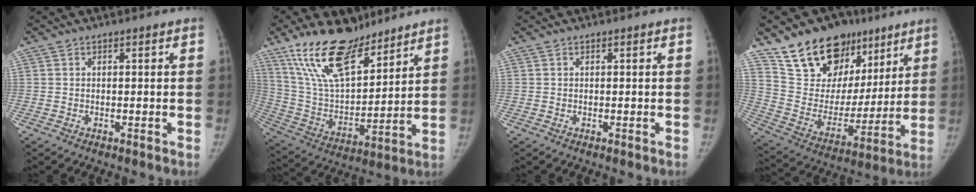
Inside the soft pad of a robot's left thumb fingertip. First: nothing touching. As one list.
[{"total": 20.3, "force": [14.5, 8.2, 11.5], "torque": [-0.174, -0.069, 0.275]}, {"total": 0.0}, {"total": 22.1, "force": [14.4, 14.0, 9.2], "torque": [-0.100, -0.052, 0.251]}]